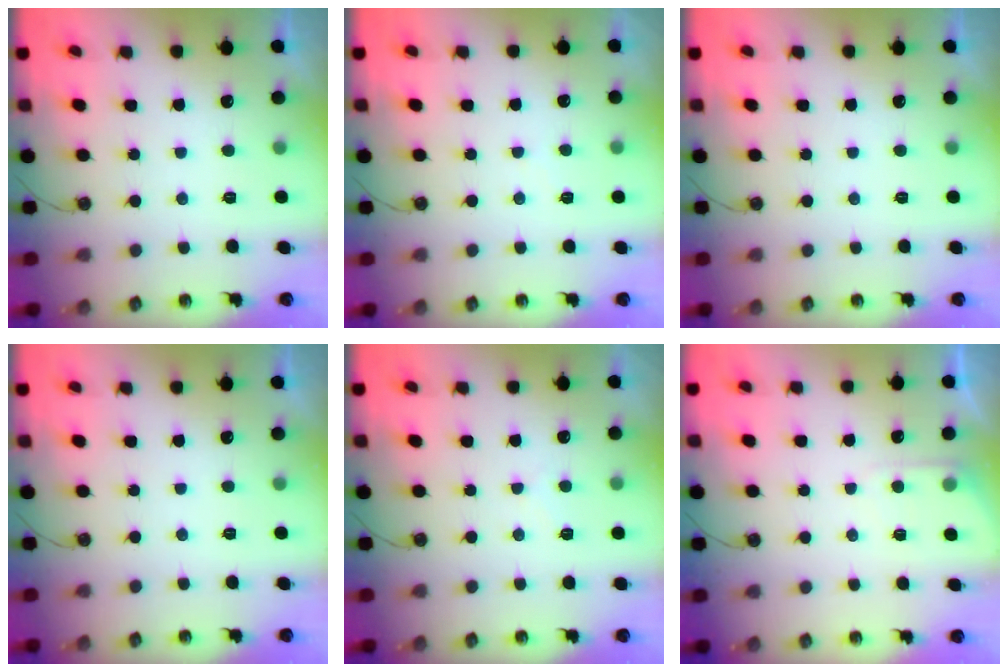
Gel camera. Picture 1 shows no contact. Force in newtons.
{"total": 2.5, "press": 2.4, "slide": 0.4}
{"total": 0.0}
{"total": 0.0}
{"total": 5.2, "press": 5.2, "slide": 0.7}
{"total": 4.3, "press": 4.2, "slide": 0.6}